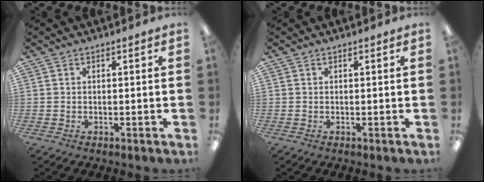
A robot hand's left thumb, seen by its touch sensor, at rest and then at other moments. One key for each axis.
{"total": 0.0}